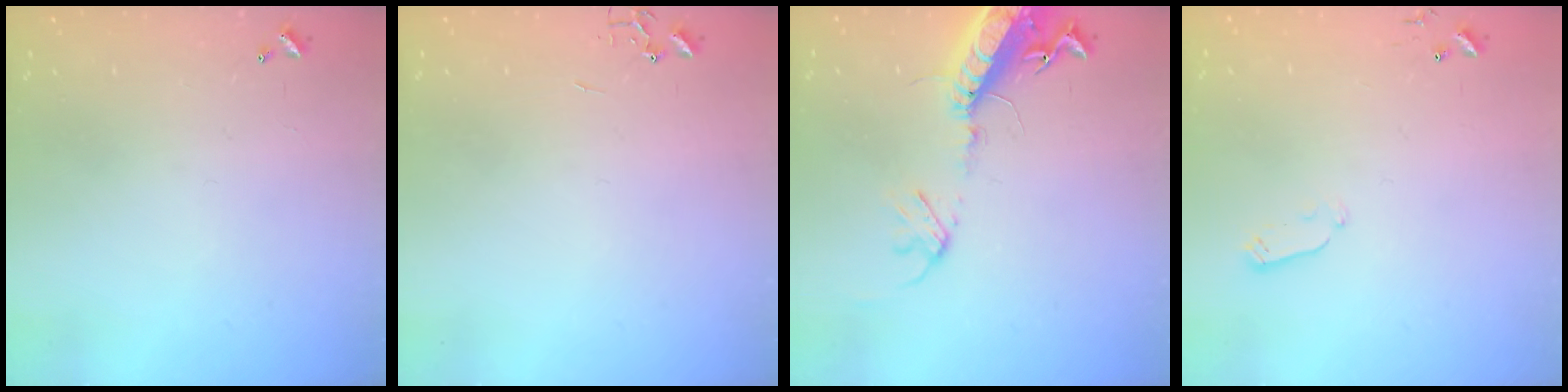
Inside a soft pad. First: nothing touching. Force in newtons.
{"total": 0.0}
{"total": 17.4, "press": 16.9, "slide": 4.1}
{"total": 2.9, "press": 2.9, "slide": 0.4}